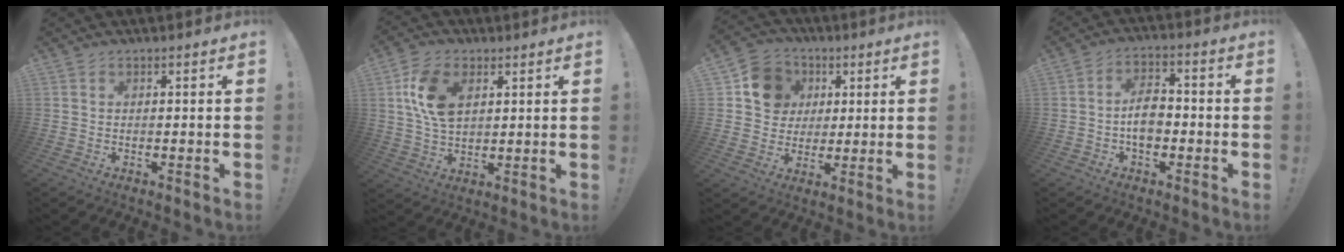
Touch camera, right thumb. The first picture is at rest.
{"total": 12.6, "force": [4.2, 8.1, 8.7], "torque": [-0.172, 0.003, 0.078]}
{"total": 12.0, "force": [3.5, 10.8, 3.9], "torque": [-0.040, -0.009, 0.071]}
{"total": 8.2, "force": [-1.8, 5.5, 5.8], "torque": [-0.104, 0.014, -0.031]}